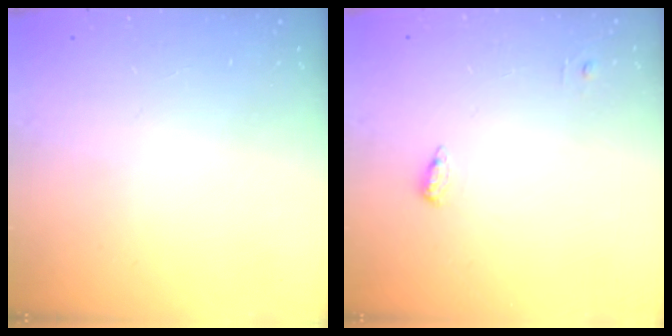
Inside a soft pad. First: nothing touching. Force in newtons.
{"total": 4.9, "press": 4.8, "slide": 1.0}